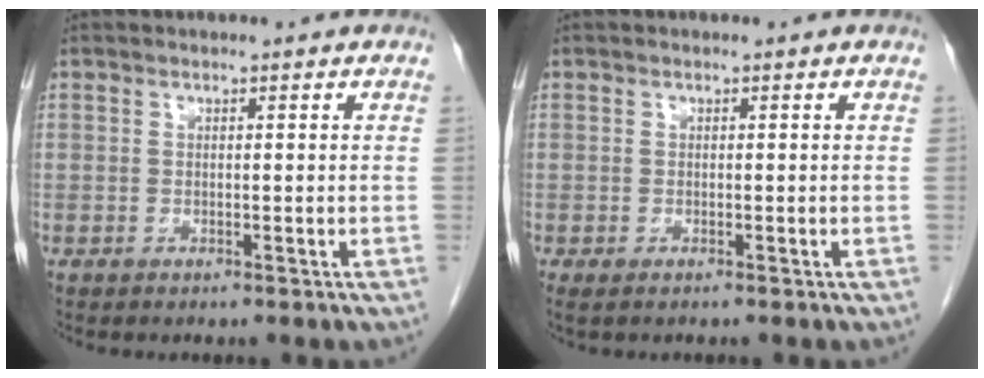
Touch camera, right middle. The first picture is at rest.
{"total": 0.9, "force": [-0.6, 0.2, 0.6], "torque": [-0.005, -0.002, -0.009]}